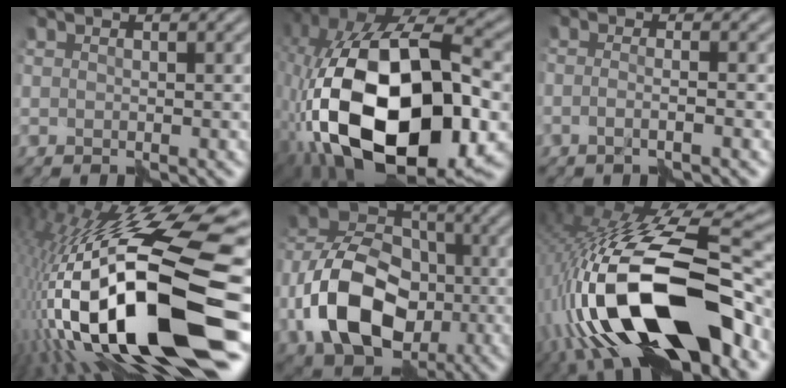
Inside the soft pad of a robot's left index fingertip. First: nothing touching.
{"total": 19.6, "force": [-4.6, 10.6, 15.8], "torque": [-0.338, -0.016, -0.066]}
{"total": 2.9, "force": [-0.2, 1.5, 2.5], "torque": [-0.011, -0.001, -0.029]}
{"total": 19.6, "force": [-4.0, 6.3, 18.1], "torque": [-0.341, -0.034, -0.059]}
{"total": 12.7, "force": [-4.0, 8.9, 8.1], "torque": [-0.166, -0.003, -0.086]}
{"total": 17.7, "force": [-6.8, 6.4, 15.0], "torque": [-0.268, 0.015, -0.114]}